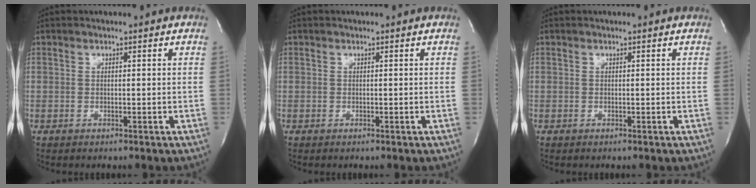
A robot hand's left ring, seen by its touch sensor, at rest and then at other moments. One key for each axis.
{"total": 0.0}
{"total": 0.0}